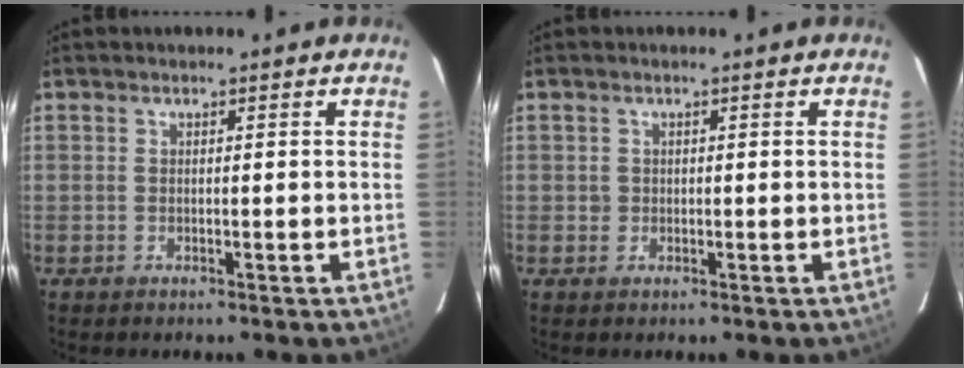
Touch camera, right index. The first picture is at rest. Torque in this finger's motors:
{"motor_torque": [0.11, 0.03, 0.08, 0.01]}